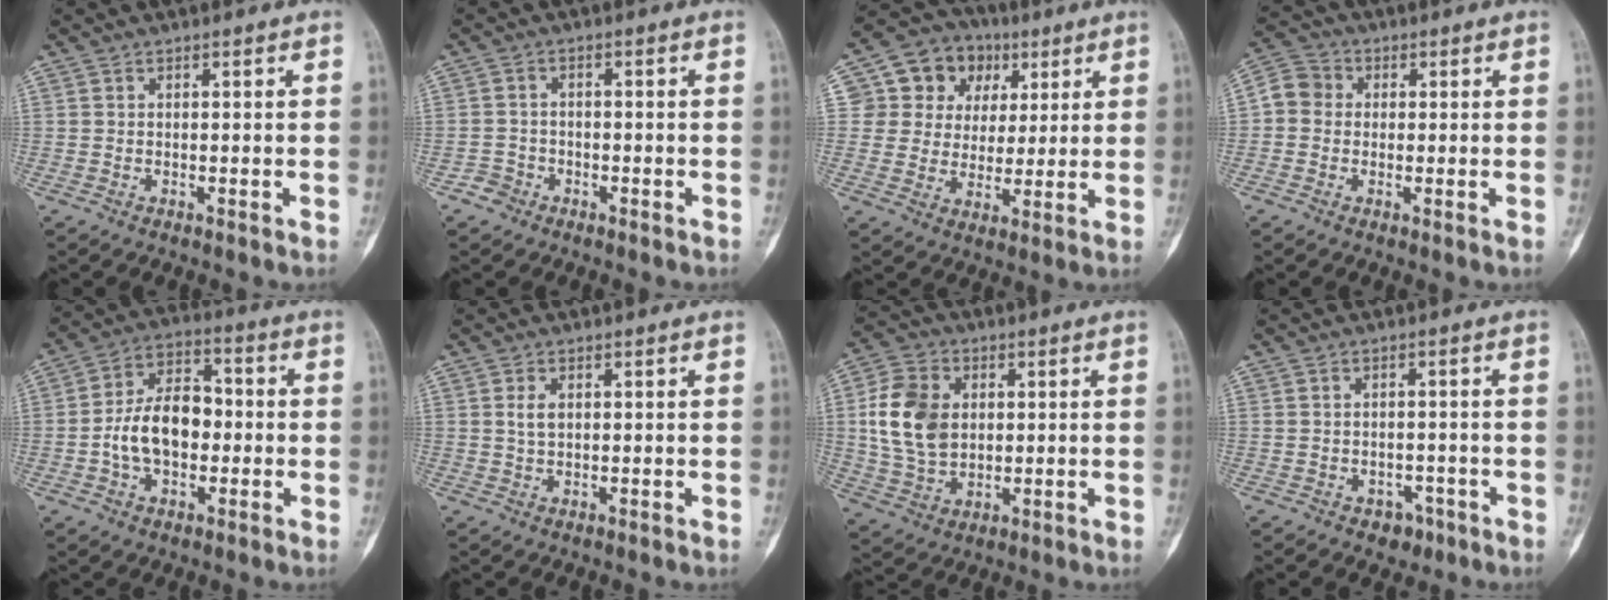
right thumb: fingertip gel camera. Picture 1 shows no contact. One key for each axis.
{"total": 2.7, "fx": -1.6, "fy": 2.2, "fz": 0.0, "tx": 0.014, "ty": 0.015, "tz": -0.033}
{"total": 13.5, "fx": 4.5, "fy": 11.9, "fz": 4.6, "tx": -0.028, "ty": 0.010, "tz": 0.077}
{"total": 5.8, "fx": 0.1, "fy": 5.3, "fz": 2.3, "tx": -0.026, "ty": 0.013, "tz": -0.012}
{"total": 12.8, "fx": -1.6, "fy": 8.4, "fz": 9.5, "tx": -0.142, "ty": 0.036, "tz": -0.034}
{"total": 2.5, "fx": 0.6, "fy": 1.6, "fz": 1.9, "tx": -0.029, "ty": -0.001, "tz": 0.010}
{"total": 13.2, "fx": 1.6, "fy": 9.7, "fz": 8.8, "tx": -0.148, "ty": 0.000, "tz": 0.034}
{"total": 2.8, "fx": -1.3, "fy": 2.2, "fz": 1.1, "tx": 0.003, "ty": 0.011, "tz": -0.013}